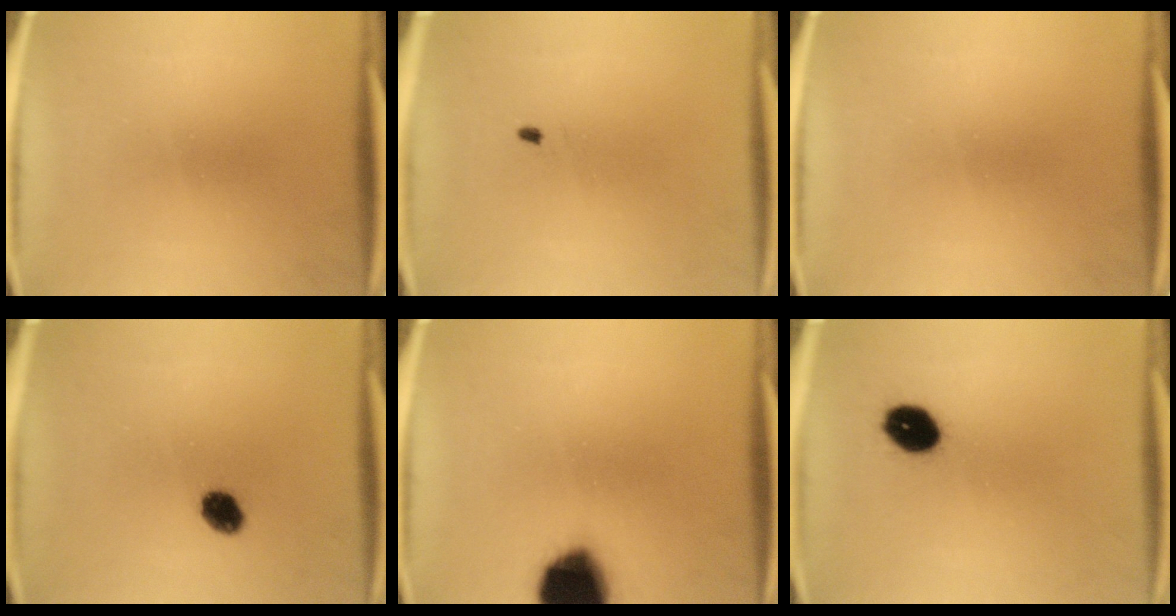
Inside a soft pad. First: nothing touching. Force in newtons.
{"total": 0.5}
{"total": 0.0}
{"total": 4.5}
{"total": 17.6}
{"total": 7.6}